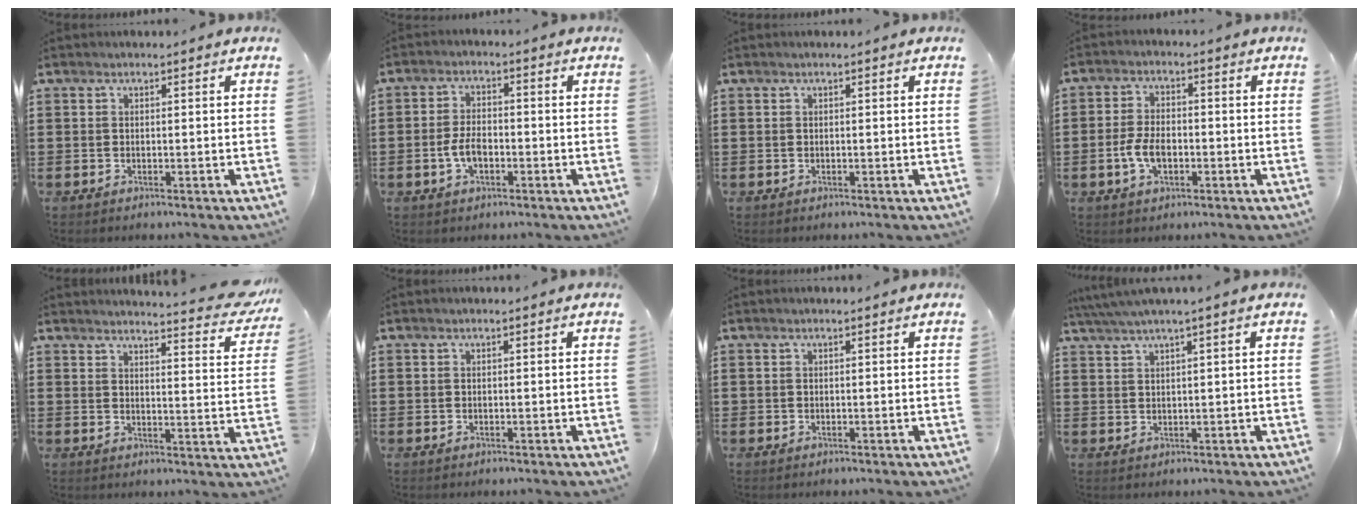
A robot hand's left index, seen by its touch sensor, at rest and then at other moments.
{"total": 4.3, "force": [-1.2, 2.2, 3.5], "torque": [-0.085, -0.001, -0.028]}
{"total": 0.0}
{"total": 5.1, "force": [-1.3, 2.7, 4.1], "torque": [-0.092, -0.001, -0.027]}
{"total": 4.6, "force": [4.2, -0.5, 1.7], "torque": [-0.034, -0.035, 0.069]}
{"total": 0.0}
{"total": 0.0}
{"total": 2.2, "force": [1.4, -0.3, 1.7], "torque": [-0.034, -0.001, 0.024]}